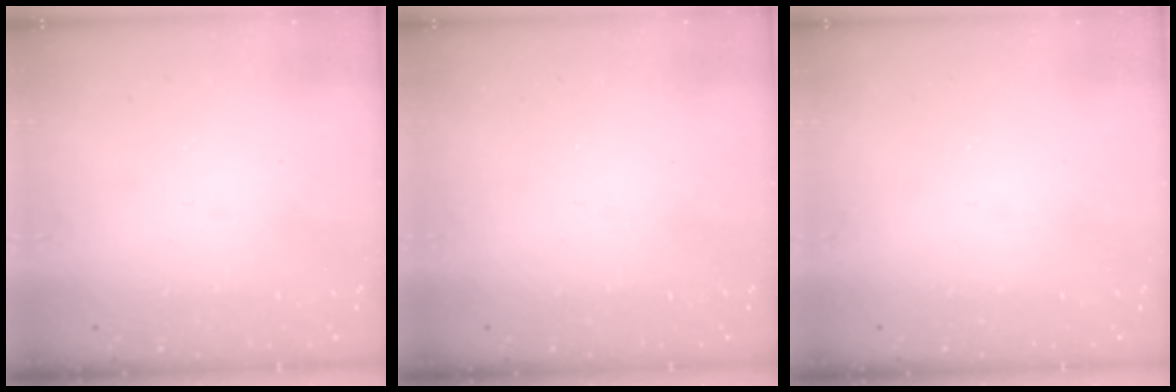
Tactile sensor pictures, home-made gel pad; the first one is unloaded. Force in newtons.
{"total": 0.0}
{"total": 0.0}